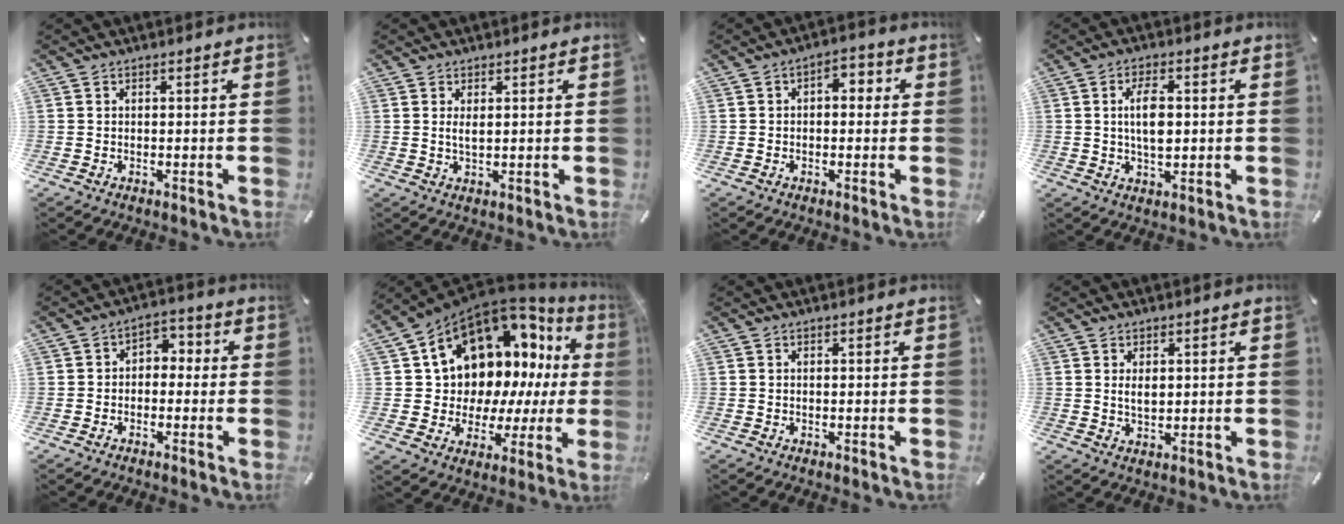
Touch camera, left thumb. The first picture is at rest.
{"total": 2.1, "force": [0.6, 0.6, 1.9], "torque": [-0.039, 0.001, 0.009]}
{"total": 3.8, "force": [-0.9, 2.3, 2.9], "torque": [-0.031, 0.007, -0.025]}
{"total": 6.5, "force": [0.6, 3.2, 5.7], "torque": [-0.118, 0.001, 0.004]}
{"total": 3.8, "force": [-2.1, 2.8, 1.6], "torque": [-0.028, 0.018, -0.043]}
{"total": 13.1, "force": [7.7, 9.2, 5.2], "torque": [-0.088, -0.094, 0.147]}
{"total": 0.0}
{"total": 2.6, "force": [0.8, 1.5, 1.9], "torque": [-0.035, 0.000, 0.012]}